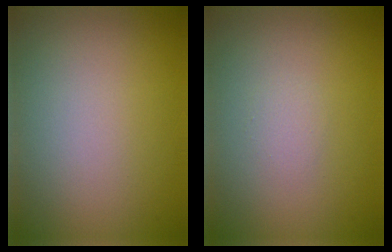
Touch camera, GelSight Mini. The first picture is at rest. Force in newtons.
{"total": 0.7, "press": 0.7, "slide": 0.1}